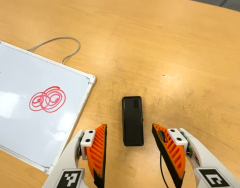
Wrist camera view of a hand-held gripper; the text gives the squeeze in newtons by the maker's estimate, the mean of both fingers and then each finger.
{"total": 0.0}